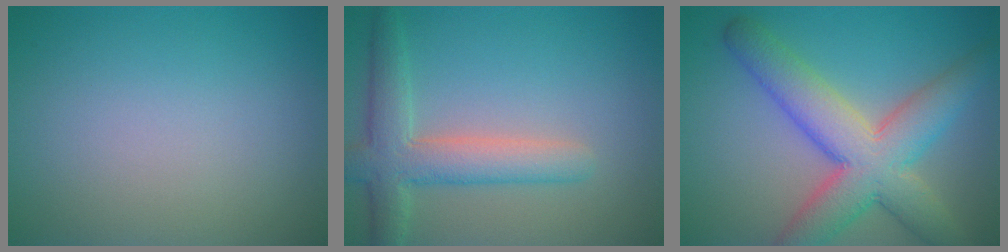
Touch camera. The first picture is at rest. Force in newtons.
{"total": 5.0, "press": 4.9, "slide": 0.4}
{"total": 8.4, "press": 8.4, "slide": 0.4}